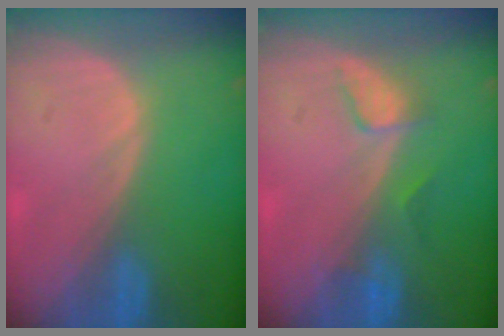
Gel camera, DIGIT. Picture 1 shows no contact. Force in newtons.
{"total": 2.8, "press": 2.7, "slide": 0.4}